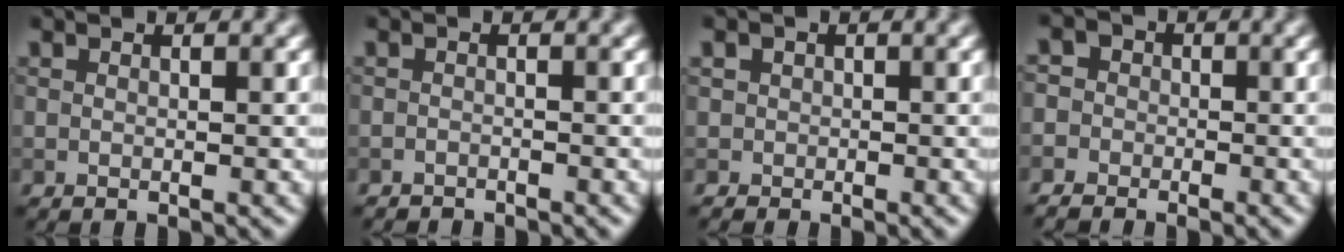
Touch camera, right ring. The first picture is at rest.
{"total": 1.5, "force": [-1.5, 0.2, -0.1], "torque": [0.008, -0.001, -0.027]}
{"total": 1.3, "force": [-0.2, 1.3, 0.1], "torque": [0.018, 0.007, -0.011]}
{"total": 4.1, "force": [-2.6, 3.0, 1.1], "torque": [-0.010, 0.011, -0.051]}